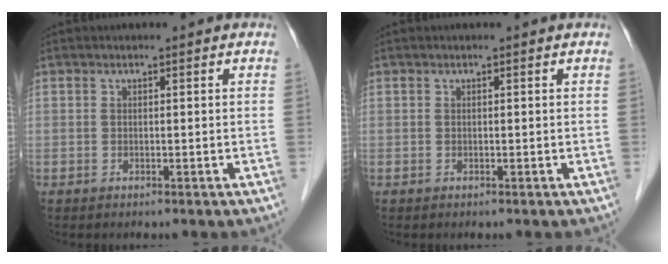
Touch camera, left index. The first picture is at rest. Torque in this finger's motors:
{"motor_torque": [-0.02, 0.00, 0.01, 0.00]}